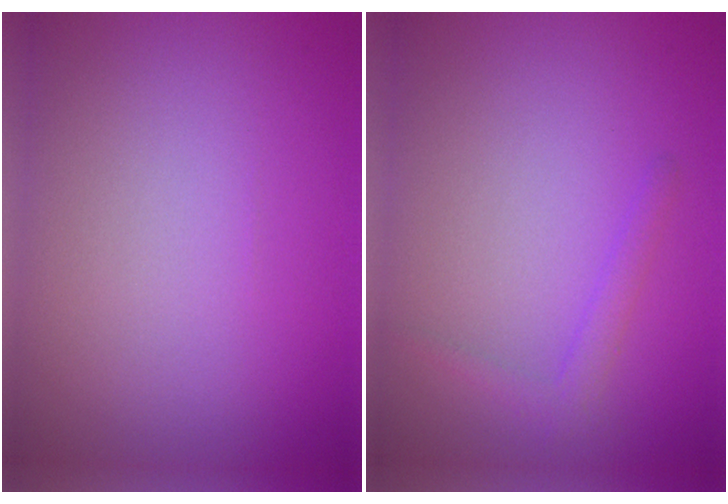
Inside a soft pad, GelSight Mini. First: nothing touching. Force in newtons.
{"total": 1.4, "press": 1.4, "slide": 0.1}